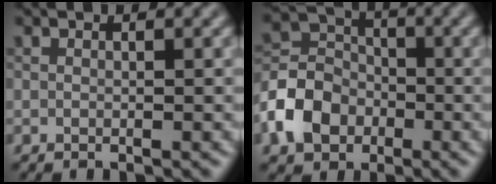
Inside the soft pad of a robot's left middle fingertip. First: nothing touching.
{"total": 5.7, "force": [-2.5, 4.4, 2.5], "torque": [-0.052, 0.006, -0.064]}